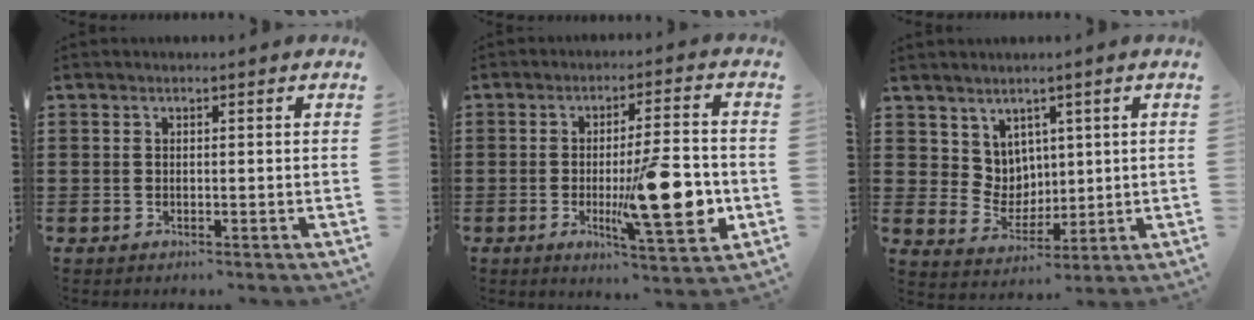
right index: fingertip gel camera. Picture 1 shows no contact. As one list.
[{"total": 14.4, "force": [-2.6, 3.4, 13.8], "torque": [-0.210, -0.012, -0.041]}, {"total": 5.3, "force": [3.3, 4.1, 0.6], "torque": [-0.037, -0.004, 0.064]}]